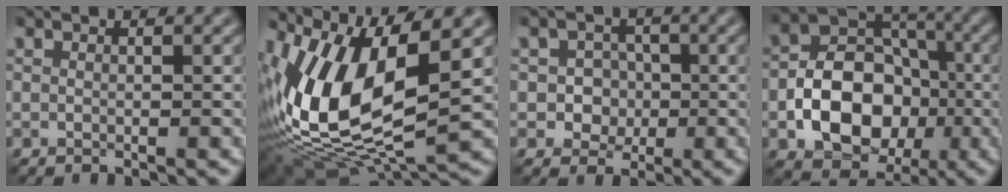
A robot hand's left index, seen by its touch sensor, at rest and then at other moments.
{"total": 13.9, "force": [1.9, 6.5, 12.1], "torque": [-0.249, -0.010, 0.029]}
{"total": 3.2, "force": [-0.7, 2.8, 1.3], "torque": [-0.001, 0.000, -0.028]}
{"total": 9.4, "force": [-2.6, 6.8, 5.9], "torque": [-0.098, -0.001, -0.048]}